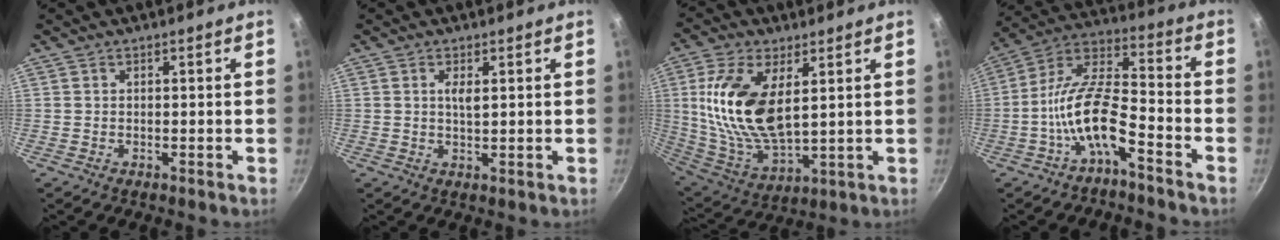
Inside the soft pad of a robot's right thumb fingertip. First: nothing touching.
{"total": 2.5, "force": [0.8, 0.8, 2.2], "torque": [-0.039, -0.004, 0.016]}
{"total": 17.8, "force": [3.9, 8.8, 14.9], "torque": [-0.293, -0.023, 0.084]}
{"total": 12.7, "force": [-5.9, 4.5, 10.3], "torque": [-0.195, 0.058, -0.122]}